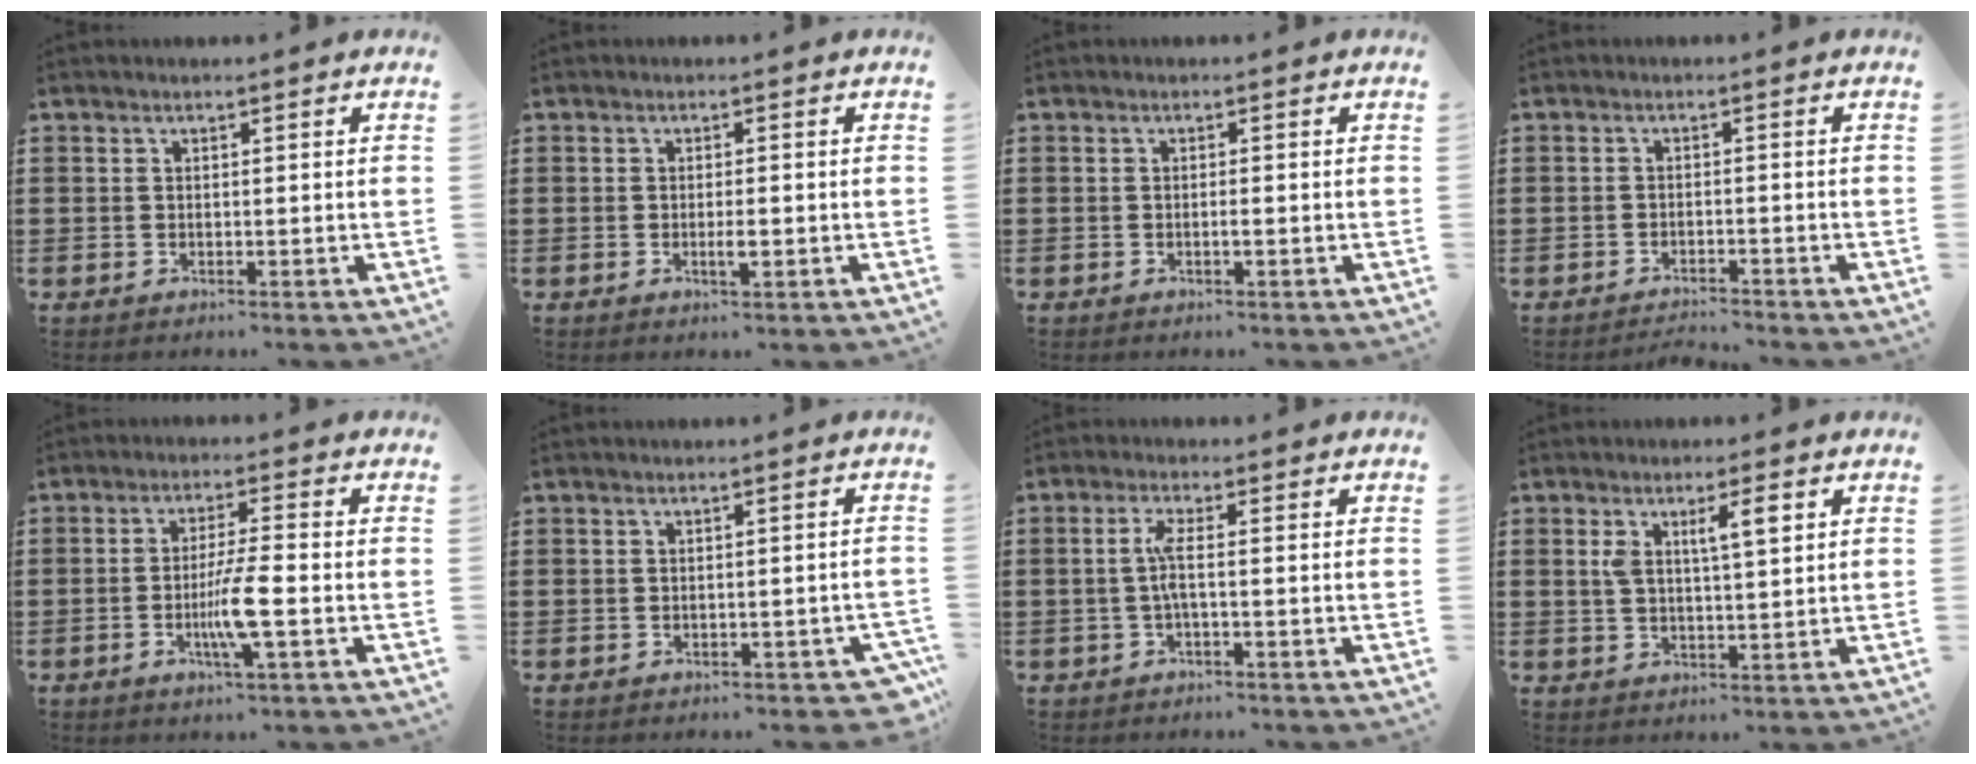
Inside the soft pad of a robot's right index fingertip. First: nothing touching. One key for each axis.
{"total": 2.1, "fx": -0.5, "fy": 0.3, "fz": 2.0, "tx": -0.034, "ty": -0.001, "tz": -0.009}
{"total": 0.9, "fx": -0.3, "fy": -0.1, "fz": 0.8, "tx": -0.014, "ty": -0.004, "tz": -0.005}
{"total": 1.7, "fx": -1.7, "fy": -0.1, "fz": 0.2, "tx": -0.007, "ty": 0.002, "tz": -0.036}
{"total": 6.5, "fx": -1.8, "fy": 0.2, "fz": 6.3, "tx": -0.118, "ty": -0.013, "tz": -0.036}
{"total": 1.4, "fx": -0.8, "fy": 0.5, "fz": 1.0, "tx": -0.021, "ty": -0.001, "tz": -0.017}
{"total": 3.3, "fx": -0.4, "fy": 0.2, "fz": 3.2, "tx": -0.069, "ty": -0.004, "tz": -0.014}
{"total": 4.8, "fx": 1.7, "fy": 1.2, "fz": 4.3, "tx": -0.081, "ty": 0.004, "tz": 0.024}